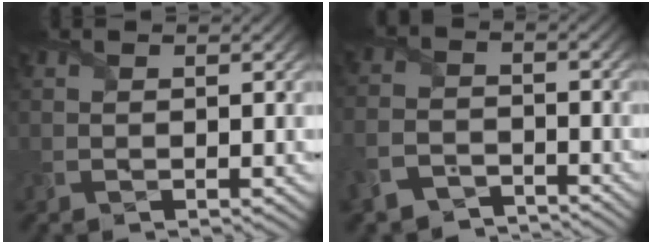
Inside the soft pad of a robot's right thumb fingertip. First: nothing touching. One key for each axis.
{"total": 5.7, "fx": -4.8, "fy": 2.5, "fz": 1.8, "tx": -0.044, "ty": -0.012, "tz": -0.101}